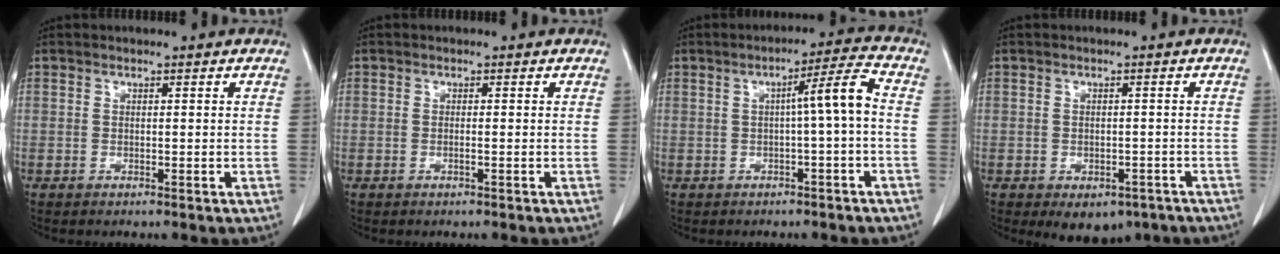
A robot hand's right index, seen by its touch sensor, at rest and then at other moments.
{"total": 0.6, "force": [-0.2, -0.1, 0.5], "torque": [-0.010, 0.001, -0.003]}
{"total": 5.4, "force": [-0.4, -0.5, 5.4], "torque": [-0.081, 0.015, -0.005]}
{"total": 5.9, "force": [-4.0, 3.7, 2.4], "torque": [-0.014, 0.003, -0.046]}